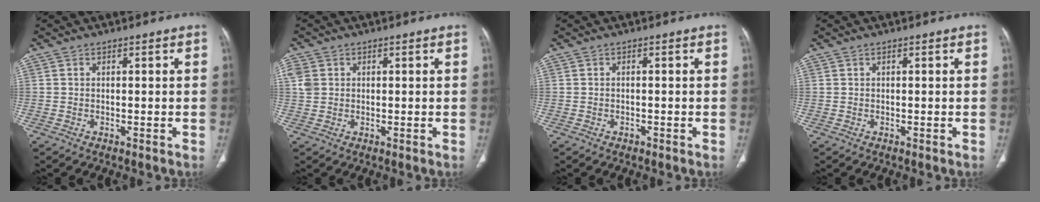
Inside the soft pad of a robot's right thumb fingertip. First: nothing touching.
{"total": 3.6, "force": [0.9, 3.0, 1.7], "torque": [-0.035, 0.005, 0.024]}
{"total": 0.6, "force": [-0.4, 0.4, 0.1], "torque": [-0.003, 0.003, -0.006]}
{"total": 0.0}